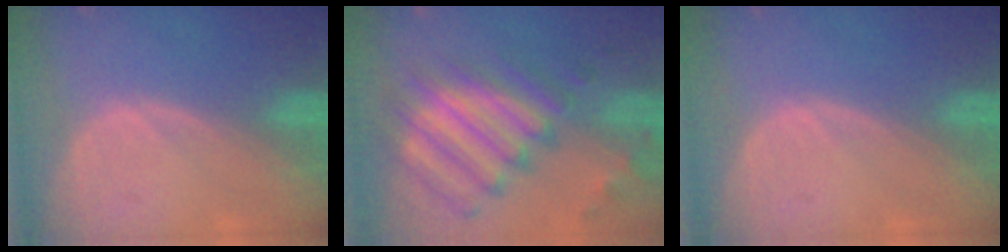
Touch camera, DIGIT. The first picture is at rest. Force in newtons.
{"total": 12.0, "press": 10.4, "slide": 6.0}
{"total": 0.0}